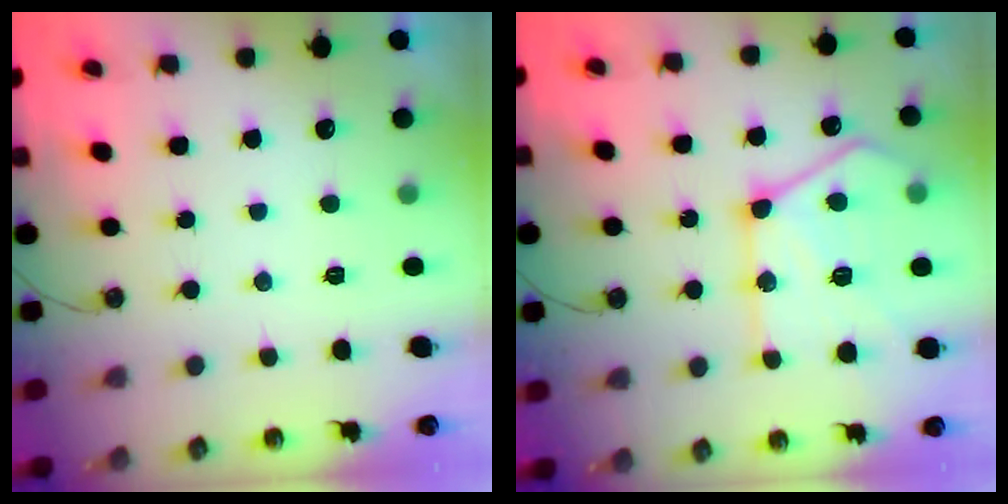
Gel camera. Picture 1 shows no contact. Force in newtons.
{"total": 19.4, "press": 19.3, "slide": 1.7}